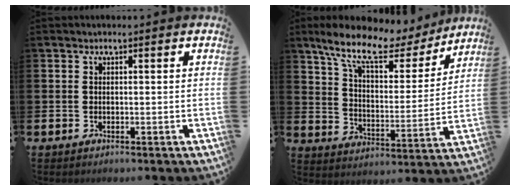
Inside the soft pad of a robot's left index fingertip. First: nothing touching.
{"total": 12.3, "force": [10.1, 3.9, 5.7], "torque": [-0.142, -0.055, 0.174]}